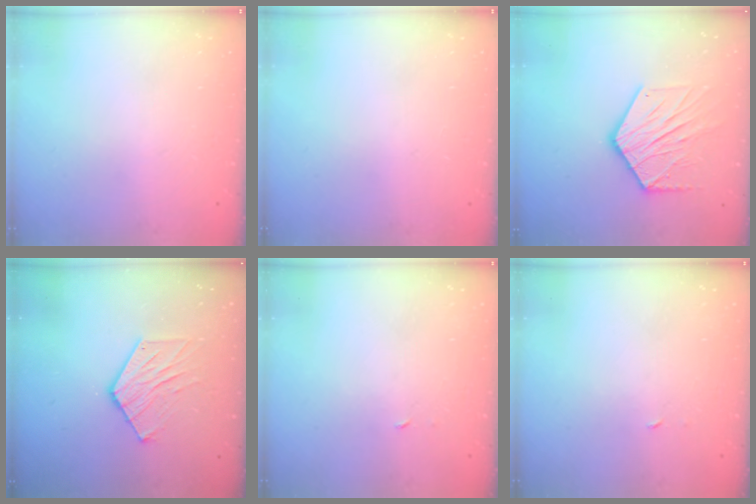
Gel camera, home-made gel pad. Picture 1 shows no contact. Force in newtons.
{"total": 0.0}
{"total": 15.4, "press": 15.4, "slide": 1.0}
{"total": 10.1, "press": 10.1, "slide": 0.9}
{"total": 1.8, "press": 1.8, "slide": 0.1}
{"total": 1.8, "press": 1.8, "slide": 0.1}